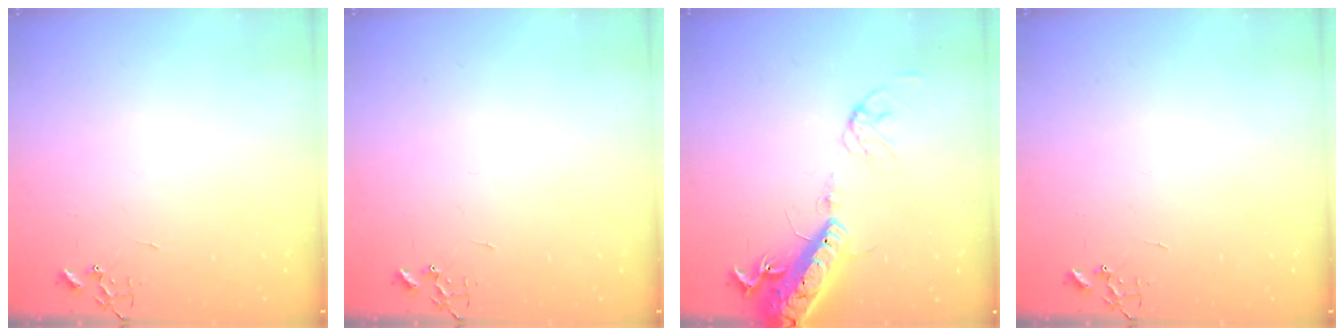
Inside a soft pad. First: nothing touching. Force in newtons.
{"total": 0.0}
{"total": 18.0, "press": 17.6, "slide": 4.1}
{"total": 0.0}